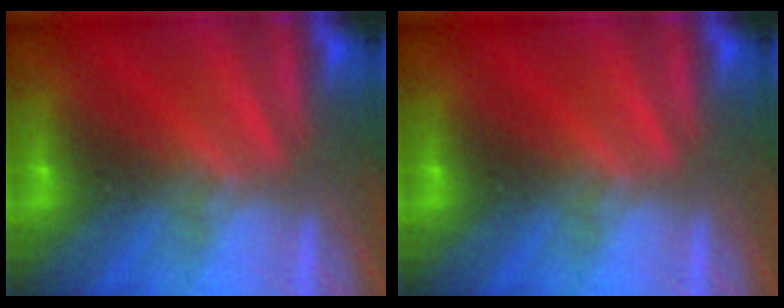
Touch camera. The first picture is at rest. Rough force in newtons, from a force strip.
{"total": 0.0}